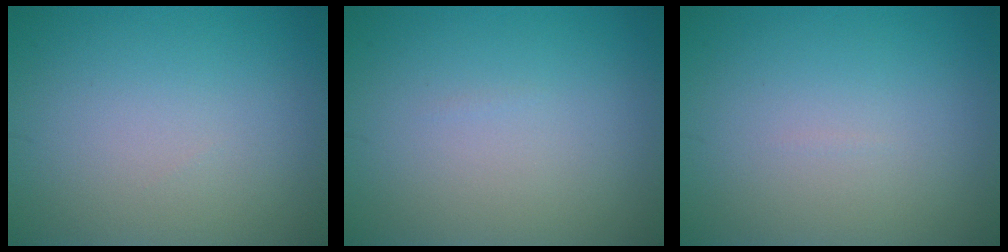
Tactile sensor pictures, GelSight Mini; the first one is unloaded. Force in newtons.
{"total": 0.0}
{"total": 0.0}